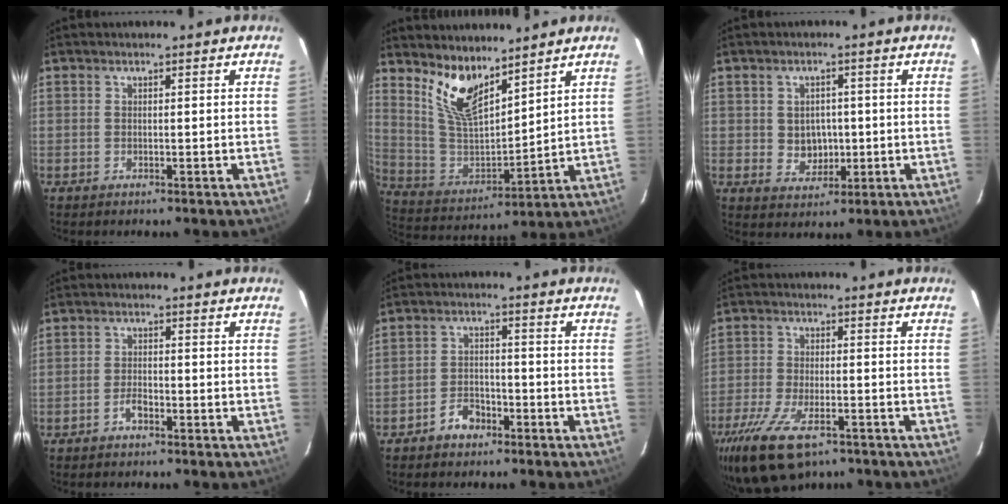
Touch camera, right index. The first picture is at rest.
{"total": 11.8, "force": [8.6, 4.2, 6.9], "torque": [-0.140, -0.009, 0.180]}
{"total": 4.8, "force": [-0.1, 4.4, 2.0], "torque": [-0.039, 0.005, 0.011]}
{"total": 2.1, "force": [-1.5, 0.9, 1.2], "torque": [-0.028, 0.005, -0.031]}
{"total": 4.6, "force": [-3.3, 2.7, 1.6], "torque": [-0.043, 0.012, -0.052]}
{"total": 15.2, "force": [-9.8, 6.5, 9.6], "torque": [-0.222, -0.040, -0.173]}